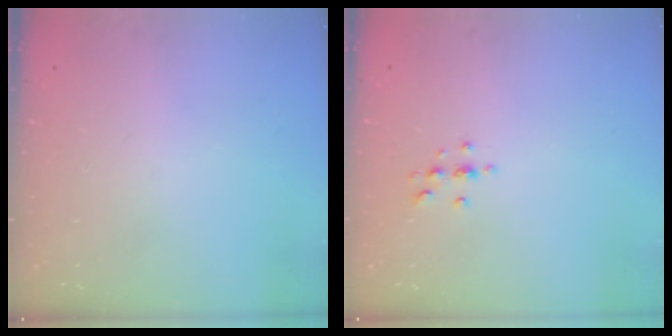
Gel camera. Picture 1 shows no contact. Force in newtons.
{"total": 3.9, "press": 3.8, "slide": 0.5}